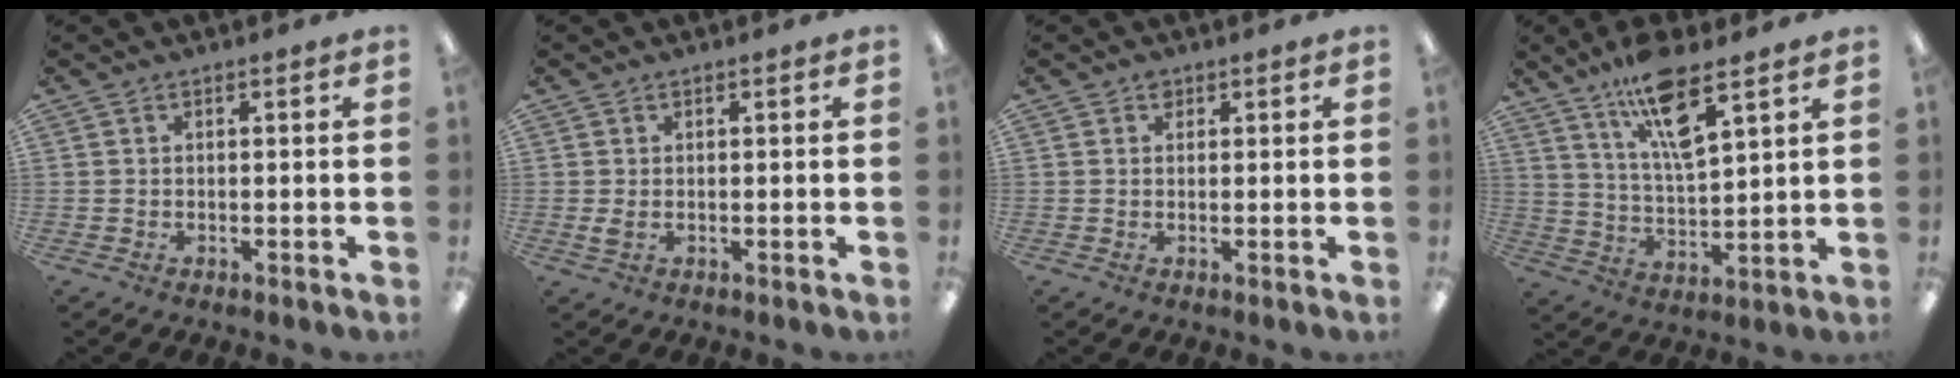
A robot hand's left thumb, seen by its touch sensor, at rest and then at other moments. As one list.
[{"total": 1.7, "force": [0.1, 0.8, 1.5], "torque": [-0.036, 0.000, 0.000]}, {"total": 1.3, "force": [0.8, 0.9, 0.4], "torque": [-0.001, -0.001, 0.013]}, {"total": 13.6, "force": [9.2, 3.9, 9.2], "torque": [-0.158, -0.040, 0.156]}]